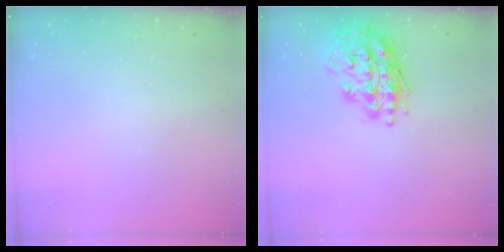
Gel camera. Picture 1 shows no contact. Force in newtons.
{"total": 17.6, "press": 17.5, "slide": 2.3}